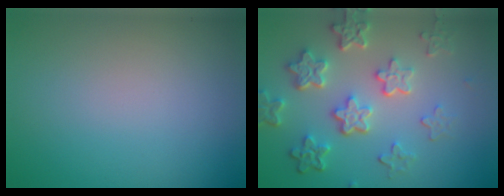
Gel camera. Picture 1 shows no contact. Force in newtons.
{"total": 5.9, "press": 4.4, "slide": 3.9}